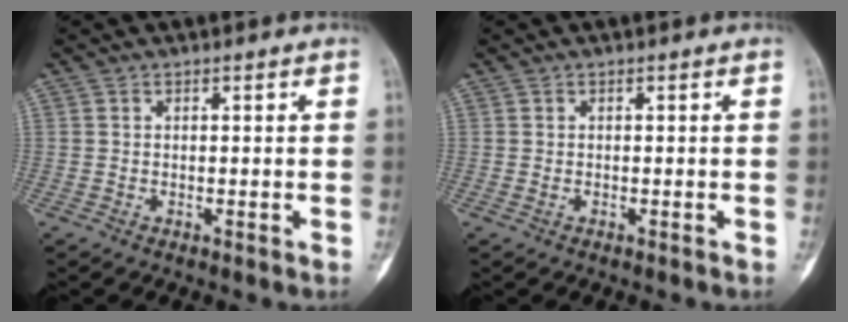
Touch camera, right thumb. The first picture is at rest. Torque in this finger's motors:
{"motor_torque": [4.79, 0.21, 0.78, -1.02, 0.02]}